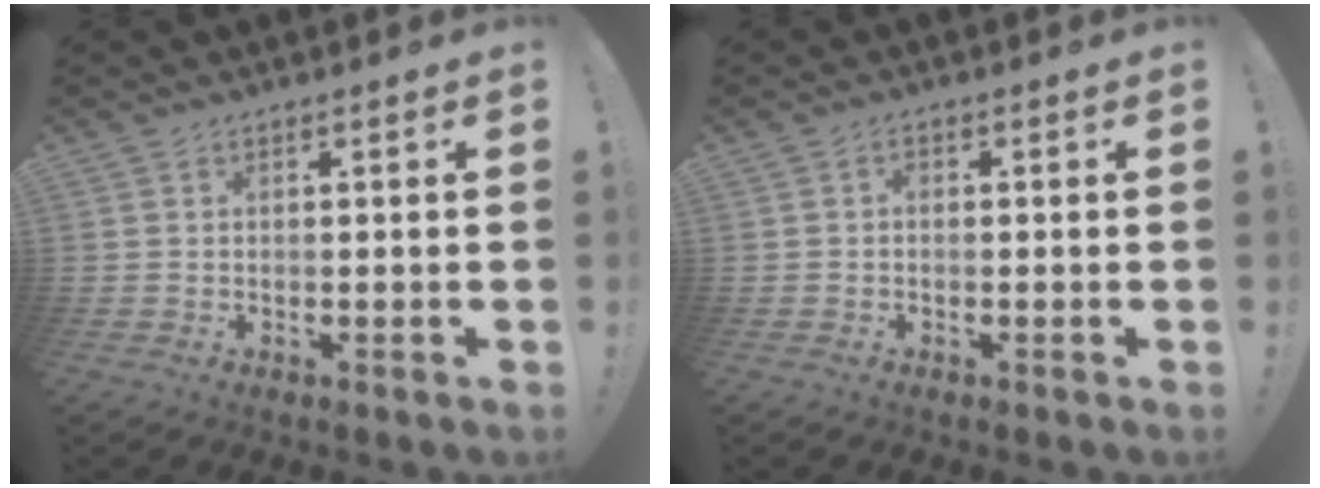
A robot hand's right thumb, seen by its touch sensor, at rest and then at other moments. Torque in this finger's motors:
{"motor_torque": [0.02, 0.13, 0.05, -0.21, 0.00]}